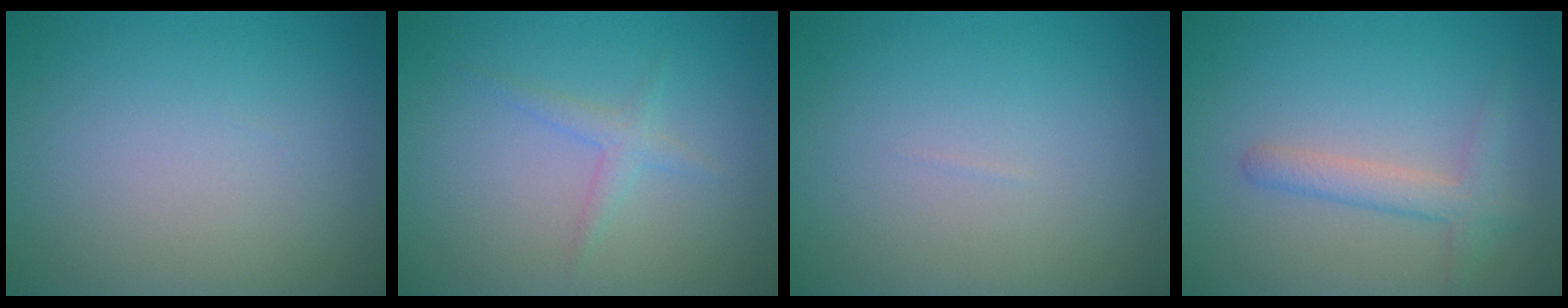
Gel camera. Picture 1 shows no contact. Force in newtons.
{"total": 1.4, "press": 1.4, "slide": 0.0}
{"total": 0.0}
{"total": 1.8, "press": 1.8, "slide": 0.2}